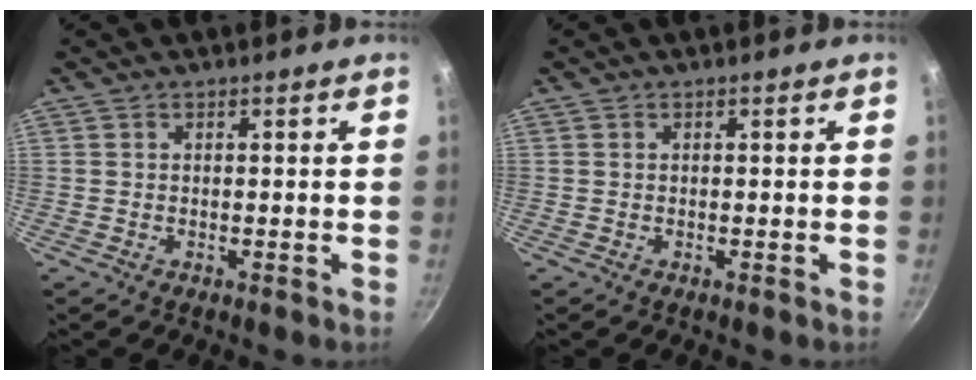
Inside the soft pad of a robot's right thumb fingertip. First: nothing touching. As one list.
[{"total": 0.0}]